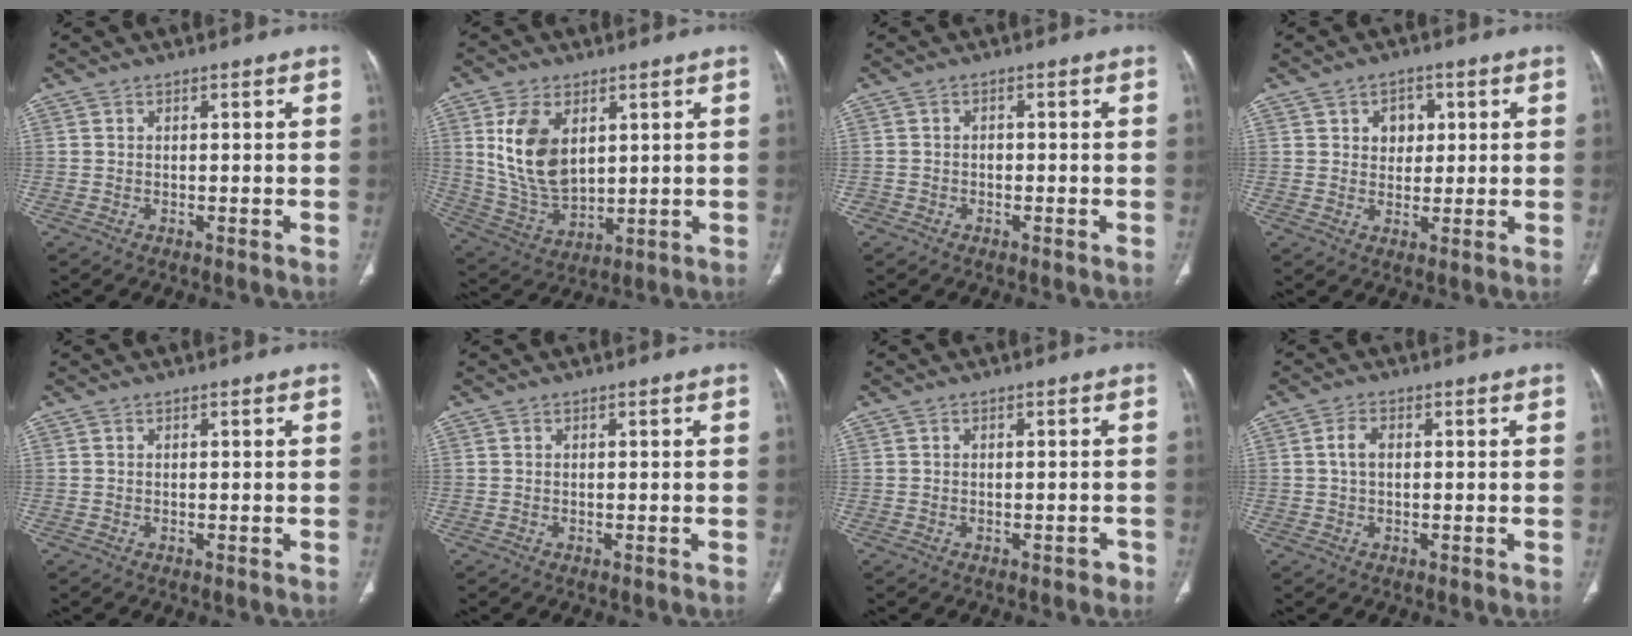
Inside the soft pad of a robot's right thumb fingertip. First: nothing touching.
{"total": 13.4, "force": [4.0, 8.2, 9.8], "torque": [-0.176, -0.019, 0.093]}
{"total": 1.4, "force": [-0.7, 1.2, 0.2], "torque": [0.004, 0.007, -0.015]}
{"total": 4.7, "force": [1.5, 3.7, 2.5], "torque": [-0.010, -0.004, 0.021]}
{"total": 0.0}
{"total": 0.0}
{"total": 1.3, "force": [-0.8, 0.8, 0.6], "torque": [-0.004, 0.006, -0.009]}
{"total": 2.8, "force": [0.3, 1.7, 2.3], "torque": [-0.042, 0.007, 0.004]}